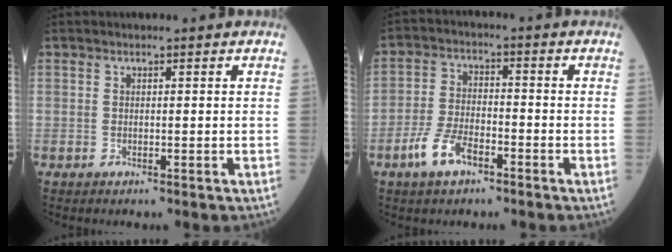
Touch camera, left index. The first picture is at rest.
{"total": 6.5, "force": [-4.1, 2.6, 4.3], "torque": [-0.097, -0.005, -0.081]}